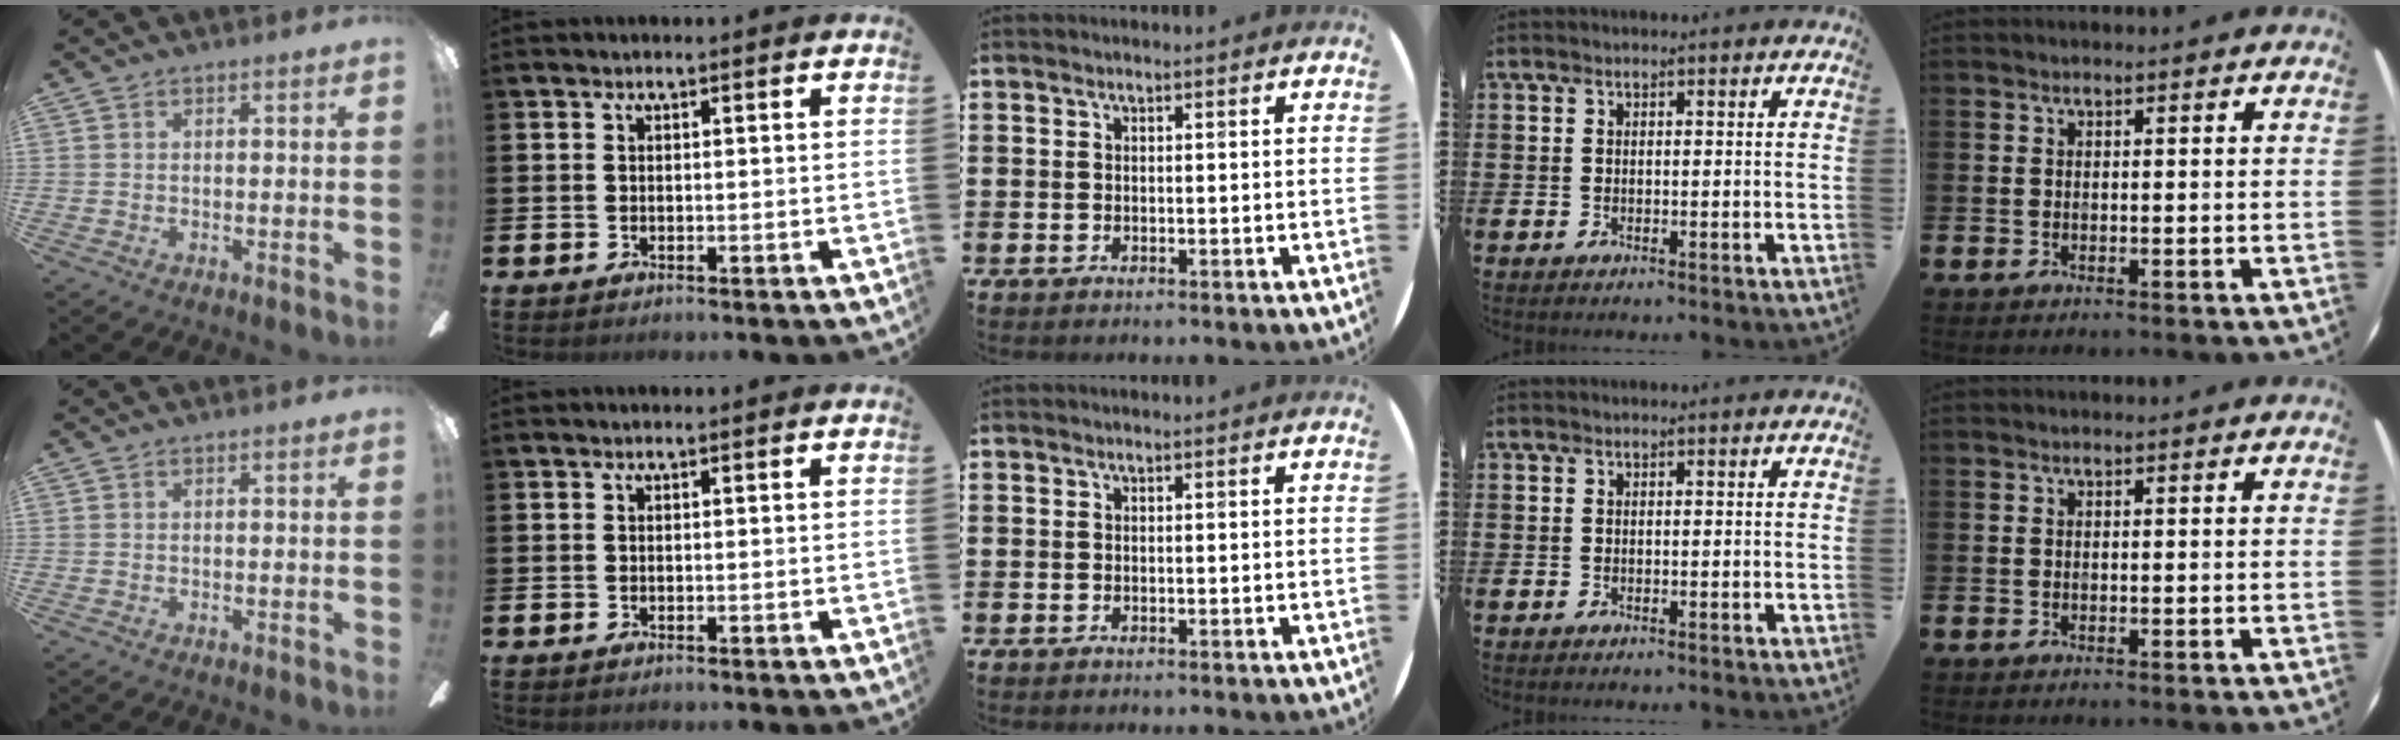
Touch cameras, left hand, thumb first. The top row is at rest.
{}